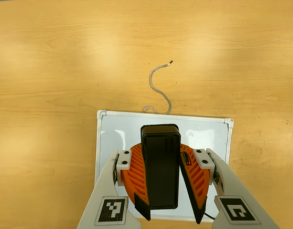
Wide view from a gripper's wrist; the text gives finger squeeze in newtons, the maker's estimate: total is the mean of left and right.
{"total": 9.9, "left": 10.0, "right": 9.8}